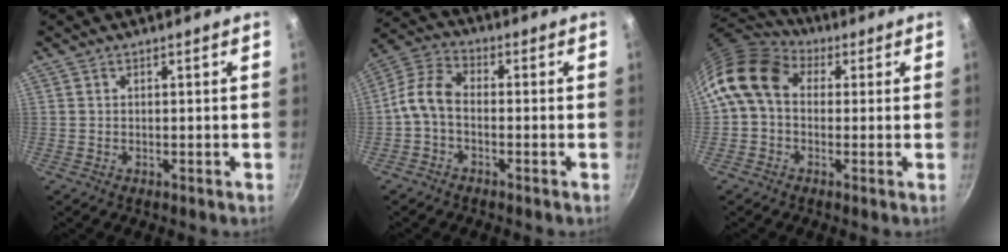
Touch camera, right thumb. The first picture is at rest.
{"total": 6.7, "force": [-1.9, 4.2, 5.0], "torque": [-0.107, 0.037, -0.051]}
{"total": 12.0, "force": [2.0, 9.1, 7.7], "torque": [-0.129, 0.021, 0.013]}